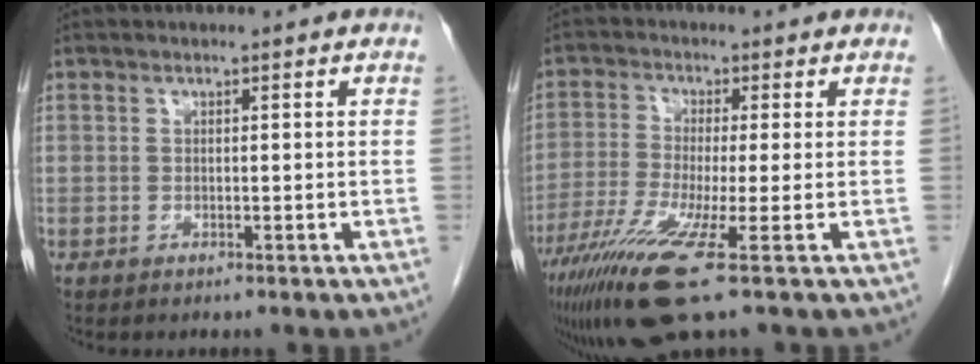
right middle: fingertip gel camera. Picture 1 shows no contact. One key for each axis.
{"total": 10.3, "fx": -5.3, "fy": -0.1, "fz": 8.8, "tx": -0.172, "ty": -0.033, "tz": -0.098}